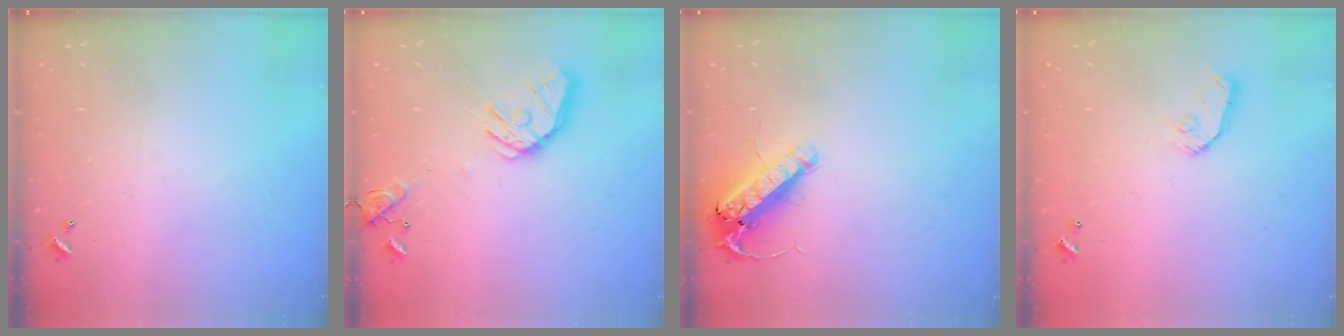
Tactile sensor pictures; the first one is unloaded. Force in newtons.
{"total": 15.8, "press": 15.5, "slide": 2.5}
{"total": 14.7, "press": 14.4, "slide": 2.7}
{"total": 8.0, "press": 8.0, "slide": 0.4}